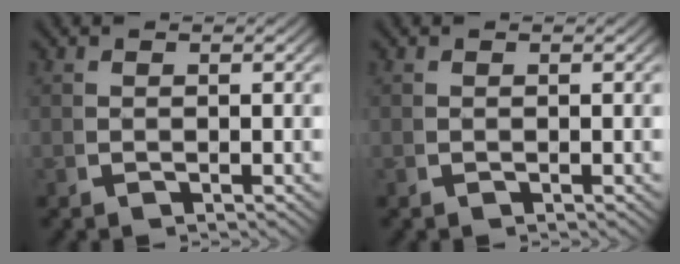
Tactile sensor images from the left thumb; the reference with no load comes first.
{"total": 0.0}